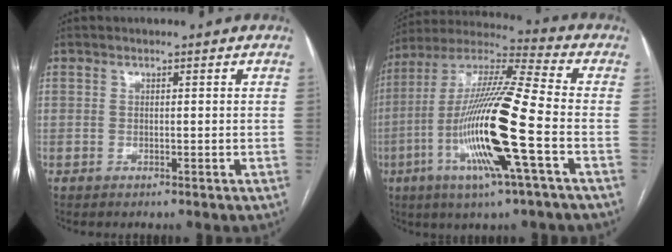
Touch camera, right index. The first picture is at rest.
{"total": 19.2, "force": [-5.4, 0.3, 18.5], "torque": [-0.374, -0.015, -0.110]}